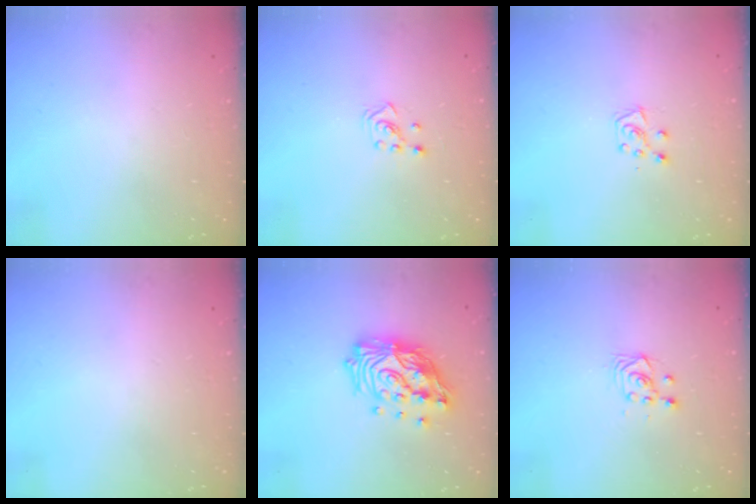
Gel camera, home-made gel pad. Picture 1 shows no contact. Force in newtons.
{"total": 2.3, "press": 2.2, "slide": 0.8}
{"total": 6.3, "press": 6.3, "slide": 0.3}
{"total": 0.0}
{"total": 18.2, "press": 18.1, "slide": 1.6}
{"total": 2.9, "press": 2.9, "slide": 0.6}